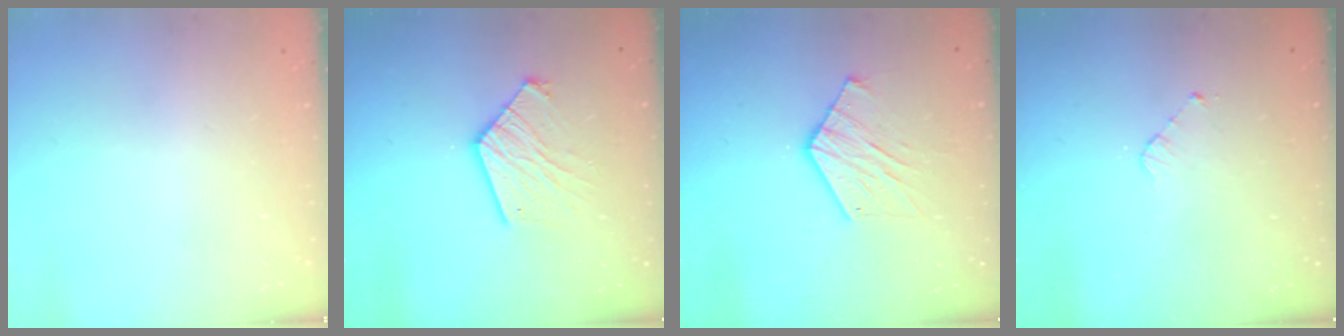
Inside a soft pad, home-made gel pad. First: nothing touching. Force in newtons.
{"total": 12.7, "press": 12.7, "slide": 1.2}
{"total": 9.6, "press": 9.6, "slide": 0.3}
{"total": 3.0, "press": 3.0, "slide": 0.2}